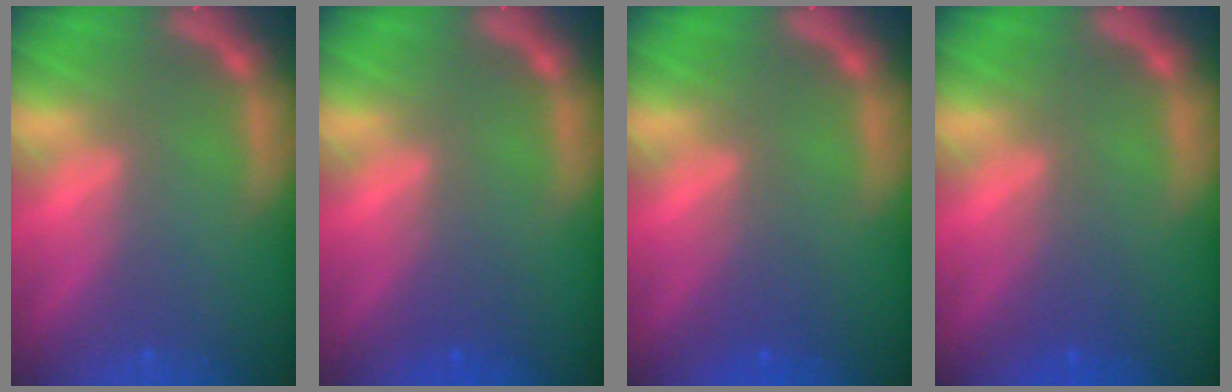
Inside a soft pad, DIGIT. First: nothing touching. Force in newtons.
{"total": 1.5}
{"total": 2.0}
{"total": 2.0}